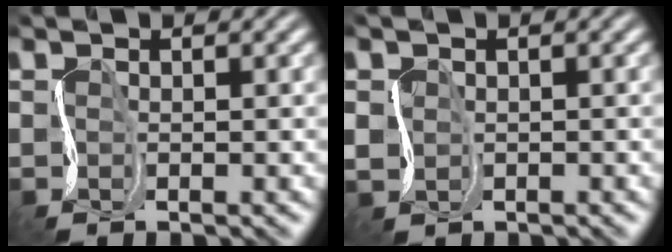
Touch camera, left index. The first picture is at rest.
{"total": 1.3, "force": [-0.1, 1.2, 0.6], "torque": [-0.022, -0.002, -0.002]}